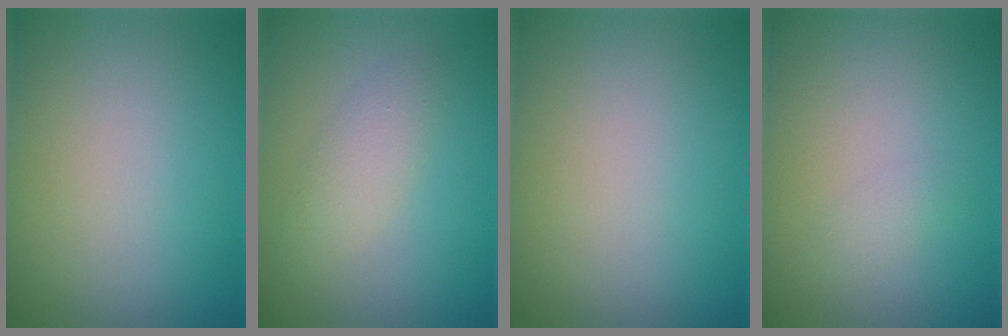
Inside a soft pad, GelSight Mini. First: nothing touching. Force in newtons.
{"total": 2.2, "press": 2.2, "slide": 0.2}
{"total": 0.0}
{"total": 0.9, "press": 0.9, "slide": 0.1}